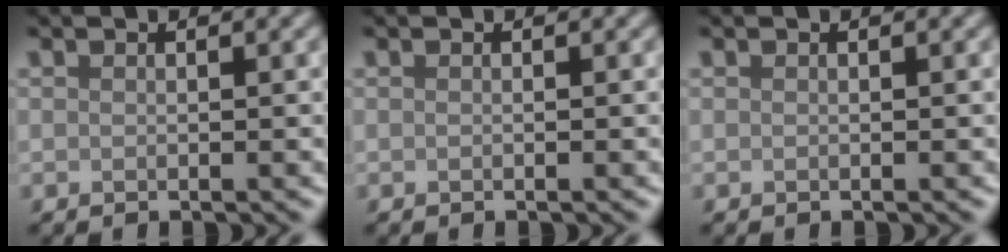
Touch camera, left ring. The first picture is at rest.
{"total": 0.0}
{"total": 0.0}